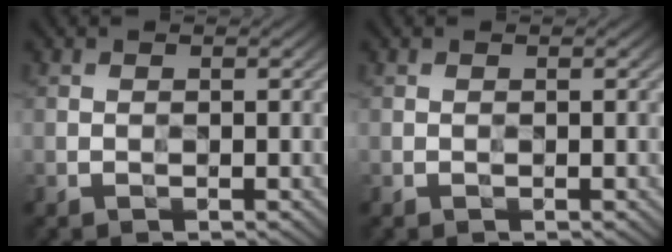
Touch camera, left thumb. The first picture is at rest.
{"total": 0.0}